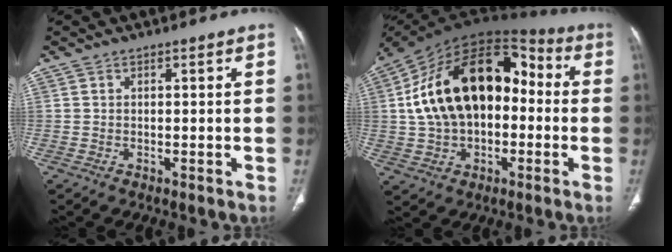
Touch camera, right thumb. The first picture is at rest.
{"total": 23.7, "force": [1.1, 15.0, 18.3], "torque": [-0.297, 0.045, 0.013]}